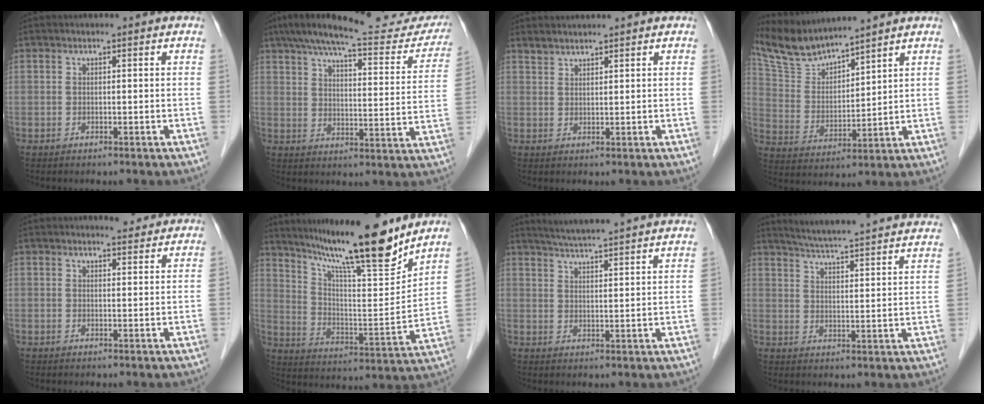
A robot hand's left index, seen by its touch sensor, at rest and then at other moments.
{"total": 24.4, "force": [21.4, 4.4, 10.8], "torque": [-0.163, -0.014, 0.272]}
{"total": 1.8, "force": [1.8, 0.1, 0.1], "torque": [-0.005, 0.010, 0.041]}
{"total": 9.8, "force": [9.5, -0.1, 2.4], "torque": [-0.071, 0.015, 0.203]}
{"total": 3.1, "force": [2.8, 0.8, 0.9], "torque": [-0.016, 0.002, 0.036]}
{"total": 19.6, "force": [16.3, 1.0, 10.8], "torque": [-0.174, -0.011, 0.262]}
{"total": 16.0, "force": [14.7, -0.4, 6.5], "torque": [-0.113, 0.005, 0.192]}
{"total": 24.9, "force": [23.1, 0.4, 9.1], "torque": [-0.143, -0.031, 0.289]}